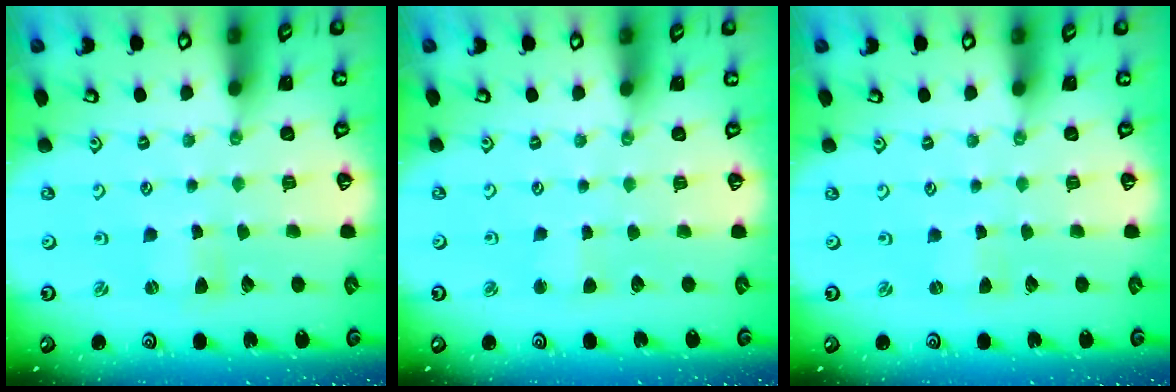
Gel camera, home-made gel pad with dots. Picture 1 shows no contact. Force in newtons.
{"total": 2.2, "press": 2.2, "slide": 0.2}
{"total": 0.0}